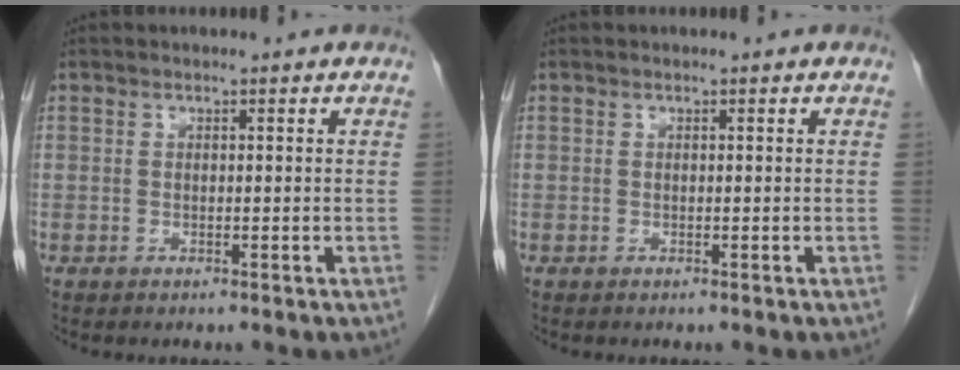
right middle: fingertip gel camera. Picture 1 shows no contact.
{"total": 0.0}